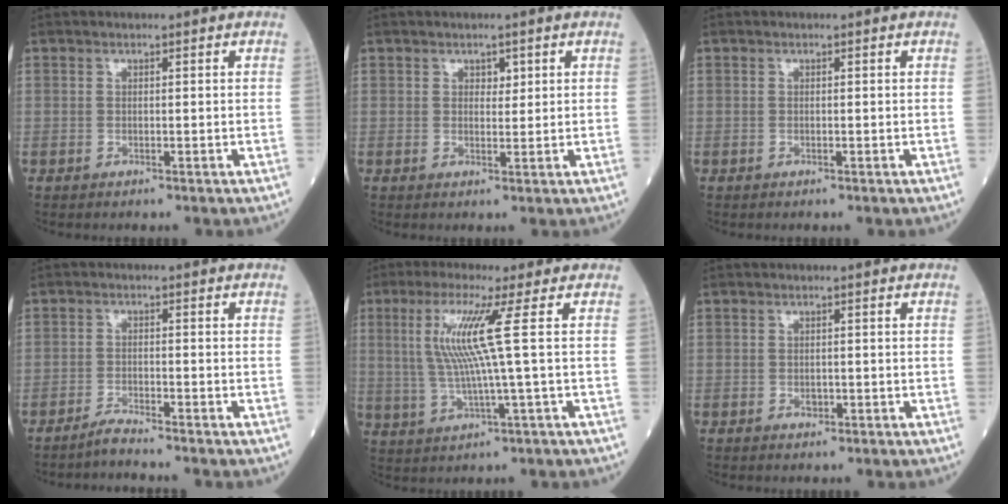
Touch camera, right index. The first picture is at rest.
{"total": 1.6, "force": [0.8, 1.0, 1.0], "torque": [-0.010, -0.002, 0.012]}
{"total": 0.0}
{"total": 2.5, "force": [-2.4, -0.6, 0.5], "torque": [-0.013, -0.010, -0.048]}
{"total": 8.4, "force": [1.8, -1.6, 8.1], "torque": [-0.170, 0.003, 0.040]}
{"total": 1.0, "force": [-0.4, 0.7, 0.7], "torque": [-0.012, 0.000, -0.004]}